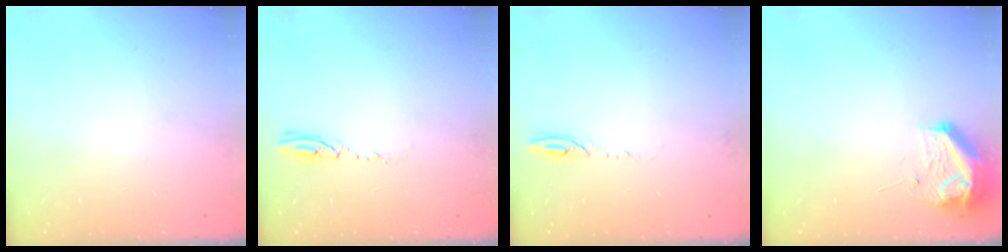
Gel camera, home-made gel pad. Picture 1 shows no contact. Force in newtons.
{"total": 4.1, "press": 4.1, "slide": 0.4}
{"total": 3.3, "press": 3.3, "slide": 0.4}
{"total": 9.0, "press": 8.9, "slide": 1.1}